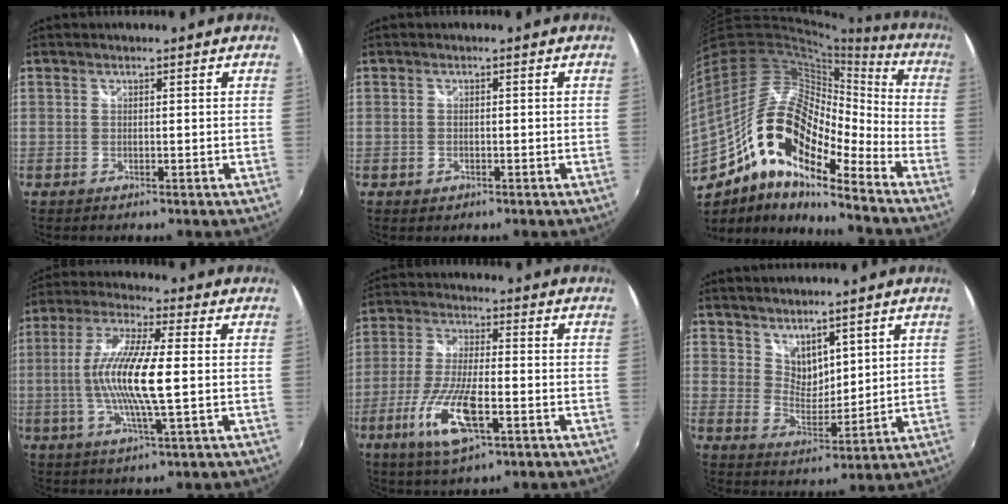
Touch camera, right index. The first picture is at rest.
{"total": 1.5, "force": [-0.7, 1.2, 0.5], "torque": [-0.011, -0.004, -0.011]}
{"total": 20.6, "force": [-10.7, 7.9, 15.7], "torque": [-0.266, -0.019, -0.214]}
{"total": 13.0, "force": [-0.7, 1.4, 12.9], "torque": [-0.252, -0.001, -0.020]}
{"total": 12.3, "force": [-5.0, 3.4, 10.7], "torque": [-0.229, -0.015, -0.096]}
{"total": 6.4, "force": [5.0, 3.2, 2.4], "torque": [-0.031, -0.003, 0.097]}